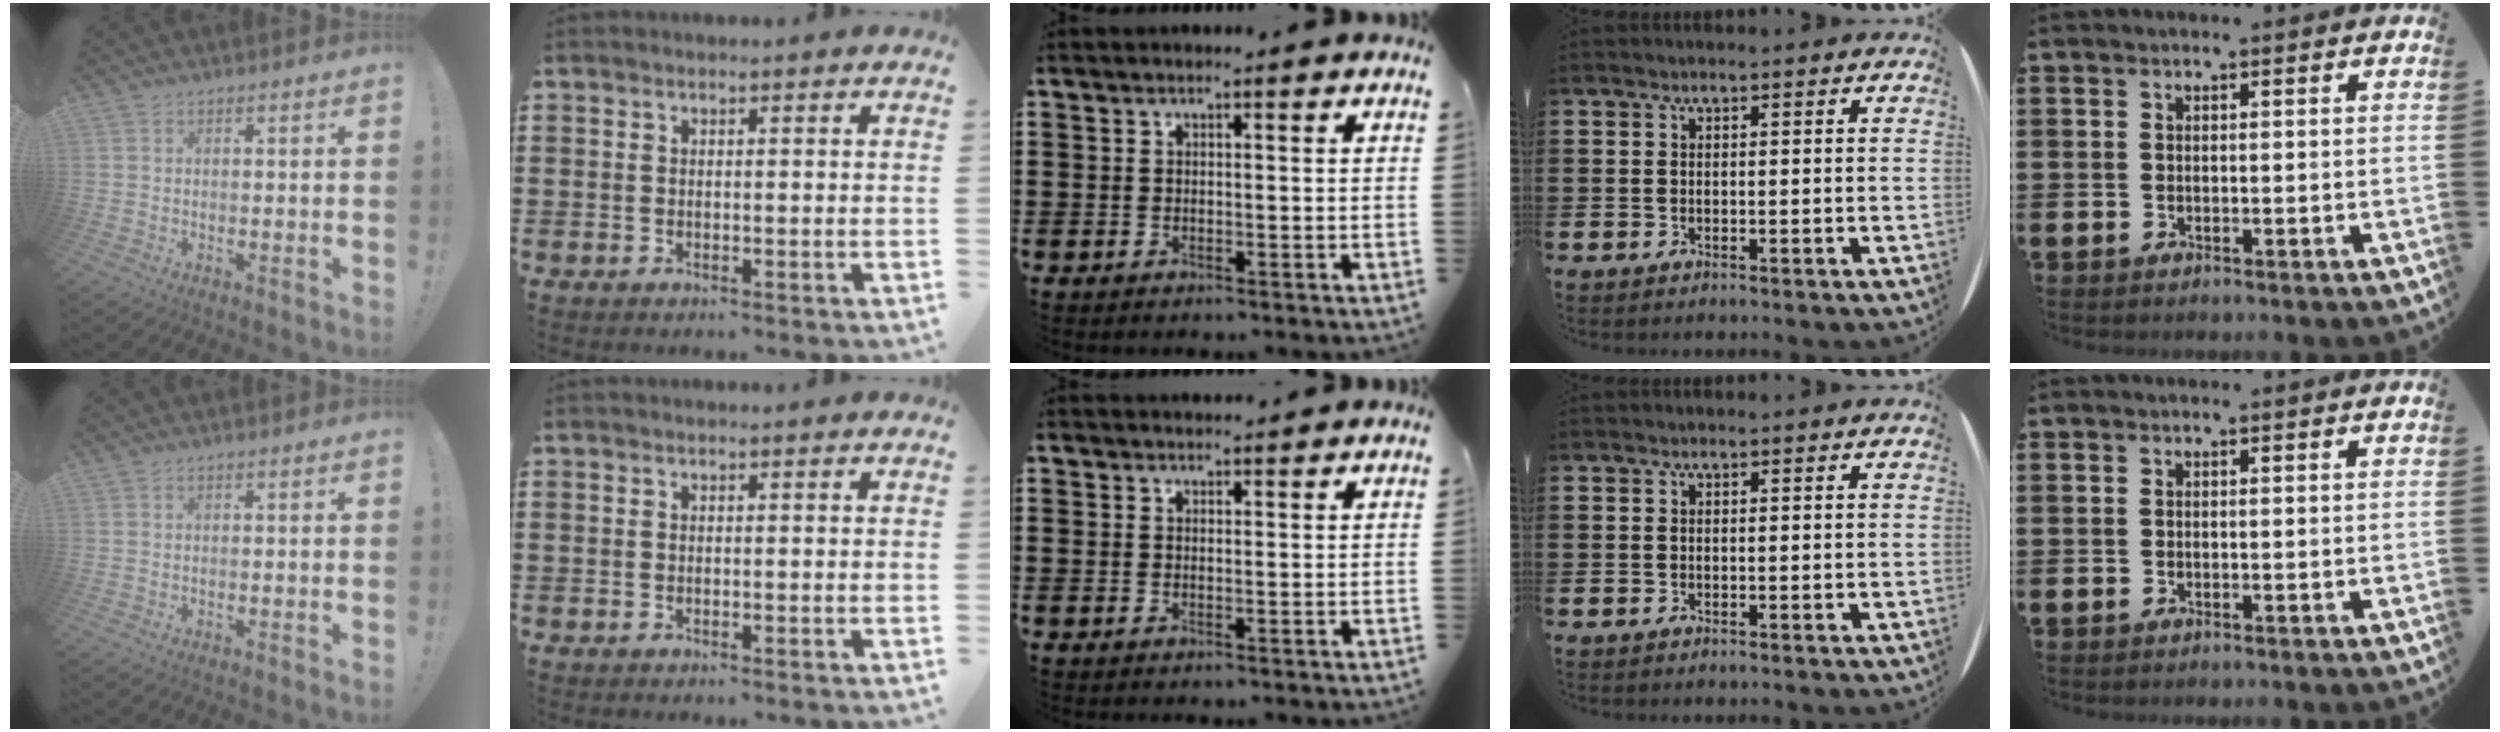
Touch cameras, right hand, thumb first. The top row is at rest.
{"middle": {"total": 1.0, "force": [1.0, 0.0, -0.1], "torque": [-0.001, -0.004, 0.019]}}